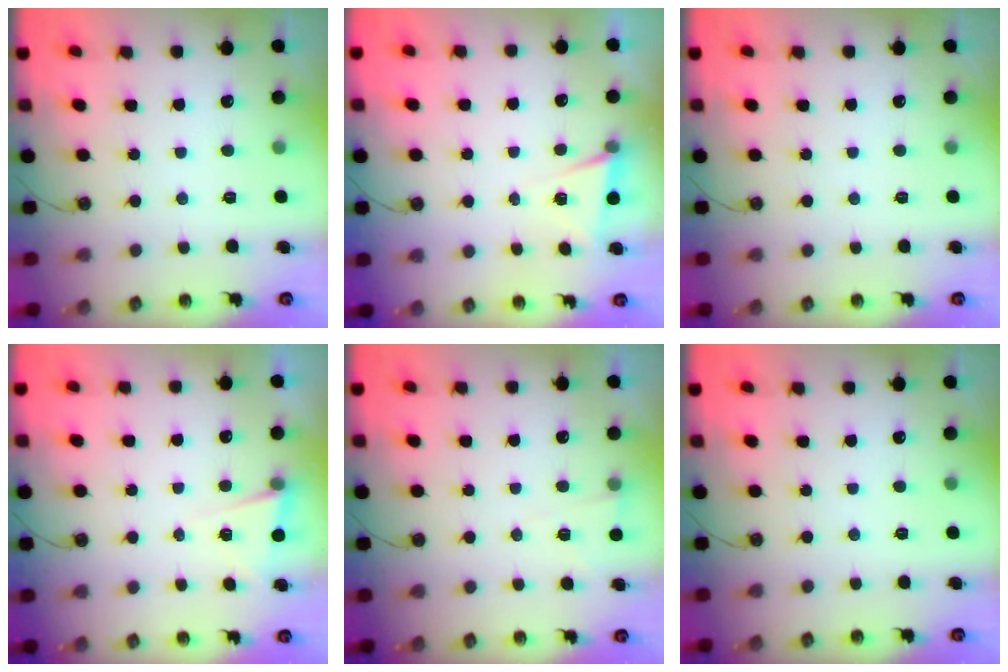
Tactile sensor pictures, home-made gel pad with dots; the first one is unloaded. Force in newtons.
{"total": 4.6, "press": 2.7, "slide": 3.8}
{"total": 0.0}
{"total": 4.6, "press": 2.9, "slide": 3.5}
{"total": 4.0, "press": 2.5, "slide": 3.1}
{"total": 0.0}